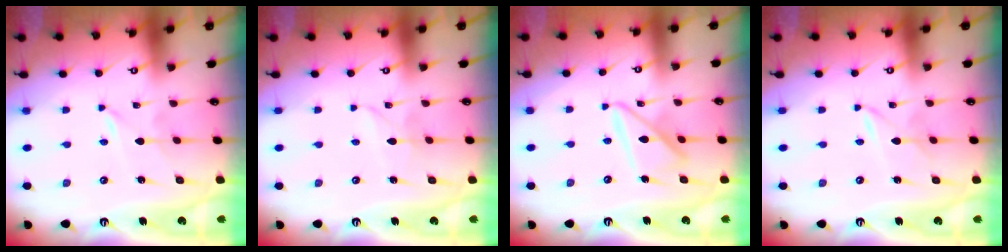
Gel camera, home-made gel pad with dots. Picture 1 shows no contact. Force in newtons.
{"total": 2.9, "press": 2.9, "slide": 0.3}
{"total": 12.2, "press": 12.2, "slide": 1.1}
{"total": 1.7, "press": 1.7, "slide": 0.0}